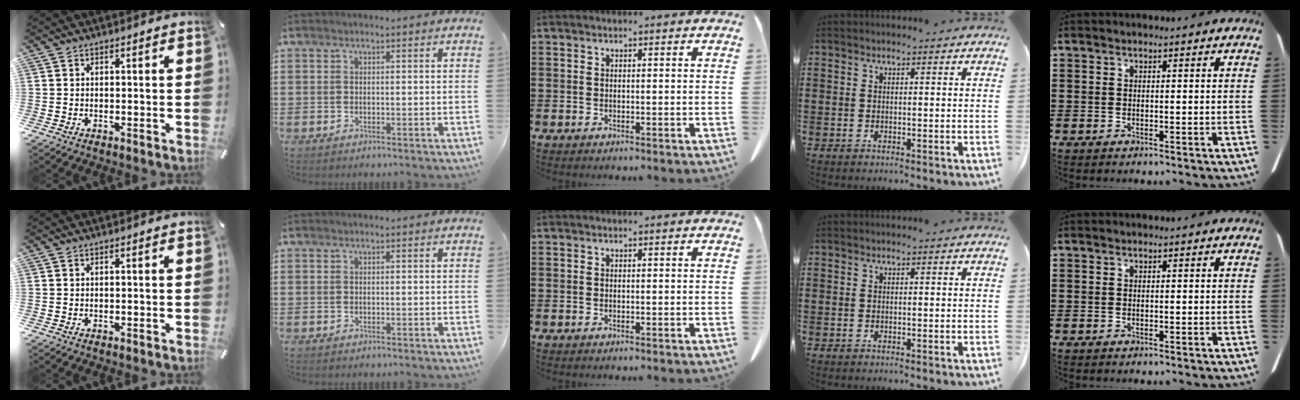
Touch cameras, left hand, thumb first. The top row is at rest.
{}